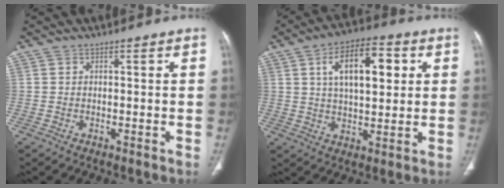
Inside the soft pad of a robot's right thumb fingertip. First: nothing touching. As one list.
[{"total": 13.9, "force": [4.1, 6.7, 11.5], "torque": [-0.164, 0.001, 0.066]}]